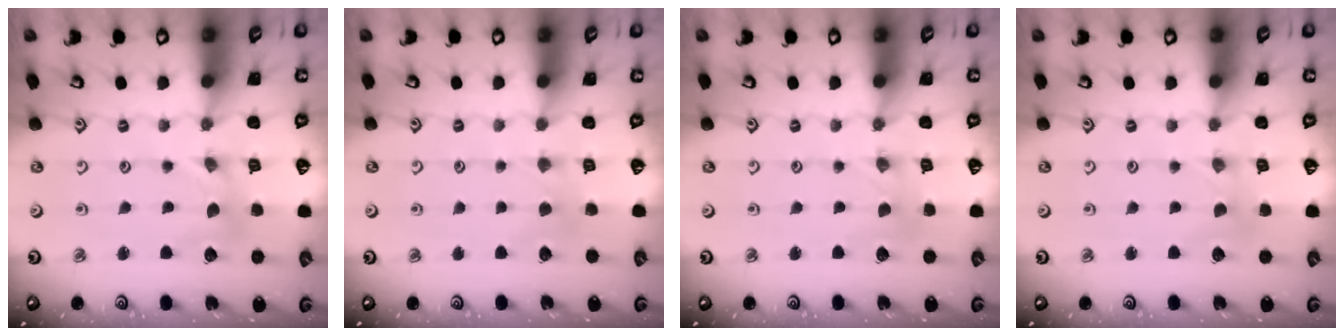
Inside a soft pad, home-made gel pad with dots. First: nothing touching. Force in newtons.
{"total": 2.1, "press": 2.0, "slide": 0.4}
{"total": 0.0}
{"total": 0.0}